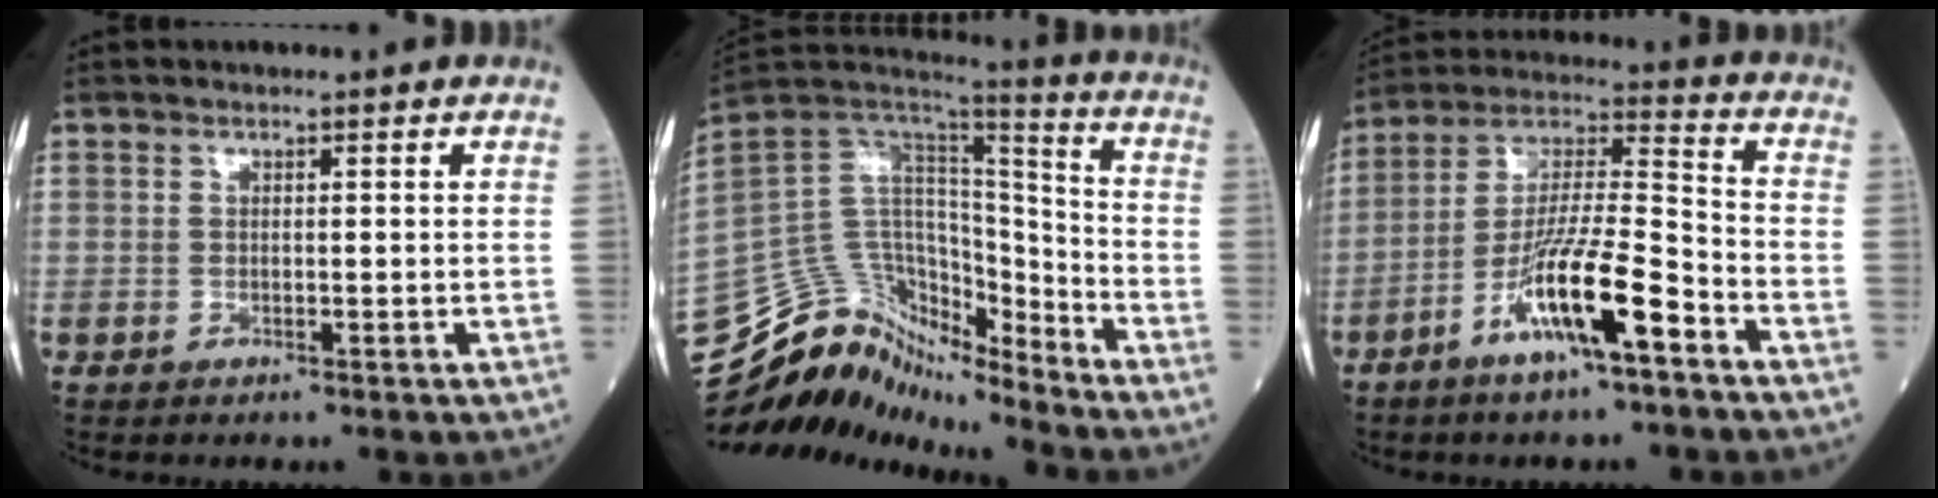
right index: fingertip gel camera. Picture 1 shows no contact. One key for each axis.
{"total": 17.8, "fx": -16.2, "fy": 6.1, "fz": 3.8, "tx": -0.073, "ty": 0.084, "tz": -0.276}
{"total": 13.4, "fx": -7.0, "fy": 1.4, "fz": 11.3, "tx": -0.216, "ty": -0.002, "tz": -0.129}